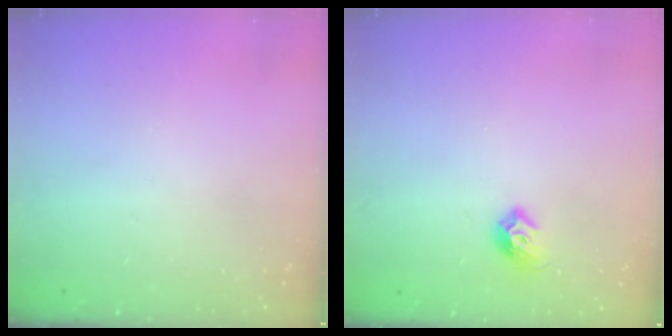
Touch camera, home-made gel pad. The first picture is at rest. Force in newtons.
{"total": 7.0, "press": 6.9, "slide": 1.3}